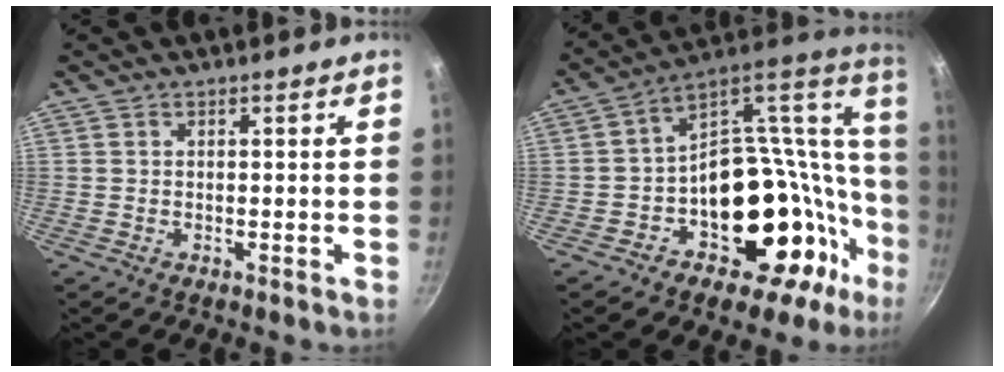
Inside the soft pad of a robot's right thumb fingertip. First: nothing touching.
{"total": 29.7, "force": [-5.1, 23.8, 17.1], "torque": [-0.164, 0.062, -0.053]}